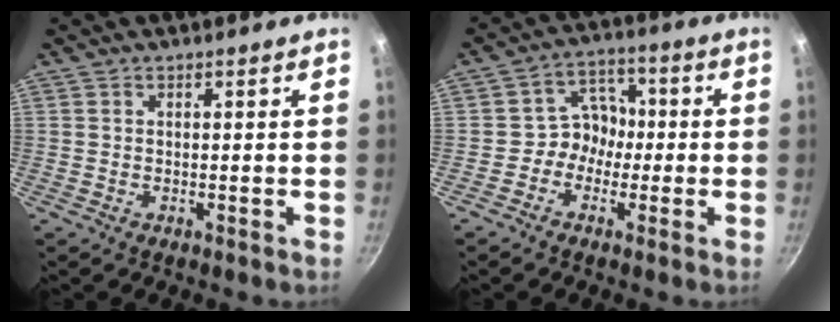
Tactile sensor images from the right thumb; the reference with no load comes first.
{"total": 6.4, "force": [-1.3, 5.5, 2.9], "torque": [0.001, 0.025, -0.033]}